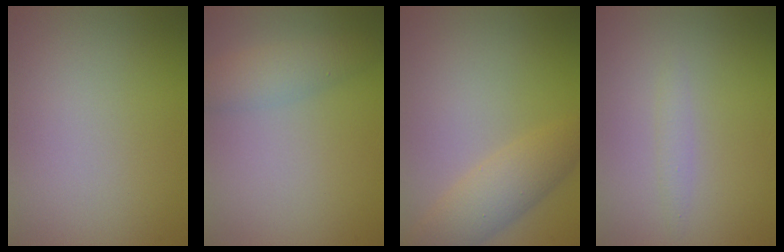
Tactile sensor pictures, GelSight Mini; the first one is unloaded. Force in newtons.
{"total": 2.8, "press": 2.8, "slide": 0.1}
{"total": 3.7, "press": 3.7, "slide": 0.2}
{"total": 1.0, "press": 1.0, "slide": 0.0}